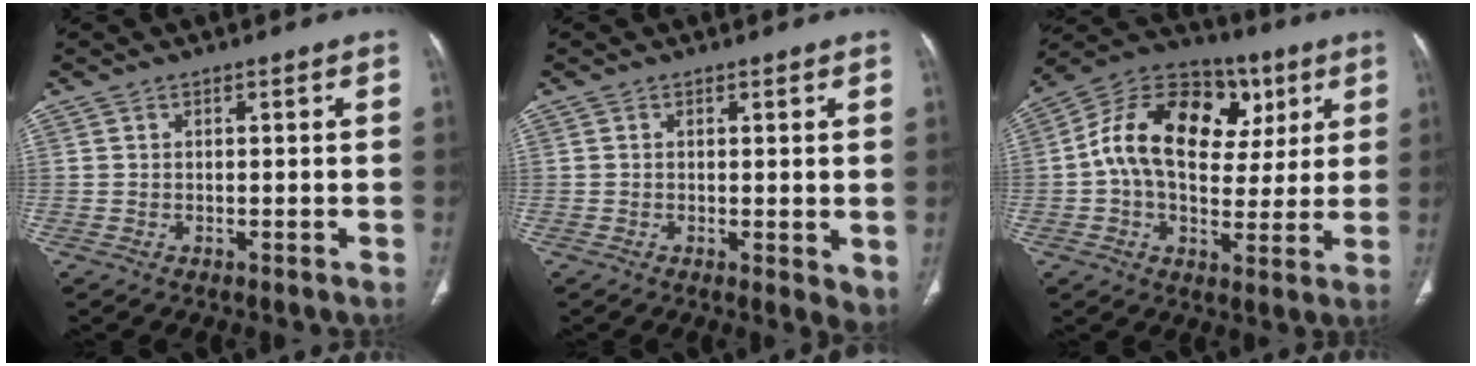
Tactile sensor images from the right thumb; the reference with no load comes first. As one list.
[{"total": 3.6, "force": [0.0, 1.3, 3.3], "torque": [-0.044, -0.013, 0.000]}, {"total": 21.1, "force": [4.7, 14.2, 14.9], "torque": [-0.218, 0.019, 0.067]}]